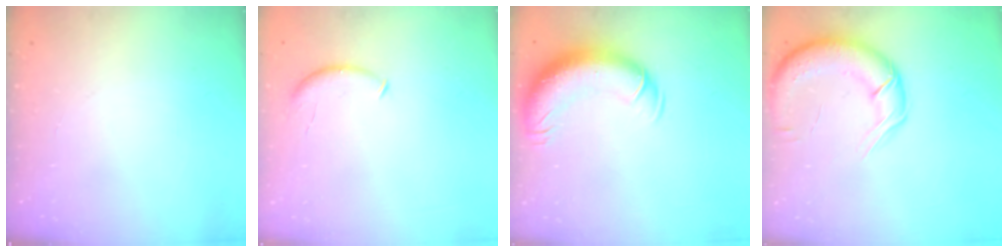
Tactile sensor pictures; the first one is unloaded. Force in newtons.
{"total": 6.8, "press": 6.8, "slide": 0.6}
{"total": 13.1, "press": 12.8, "slide": 3.1}
{"total": 14.4, "press": 14.0, "slide": 3.5}